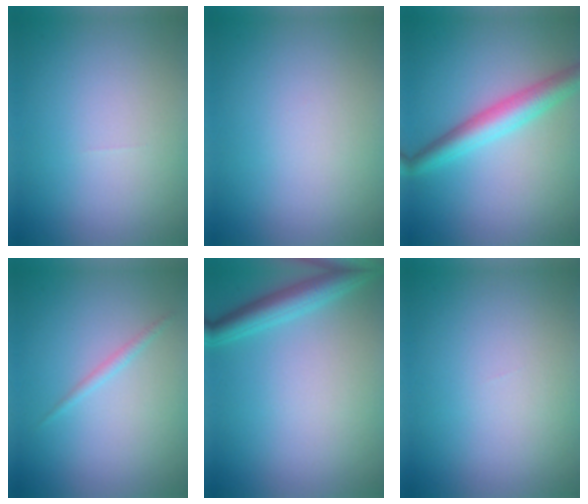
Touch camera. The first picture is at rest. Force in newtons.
{"total": 0.0}
{"total": 4.0, "press": 4.0, "slide": 0.1}
{"total": 0.8, "press": 0.8, "slide": 0.1}
{"total": 3.2, "press": 3.2, "slide": 0.2}
{"total": 0.0}